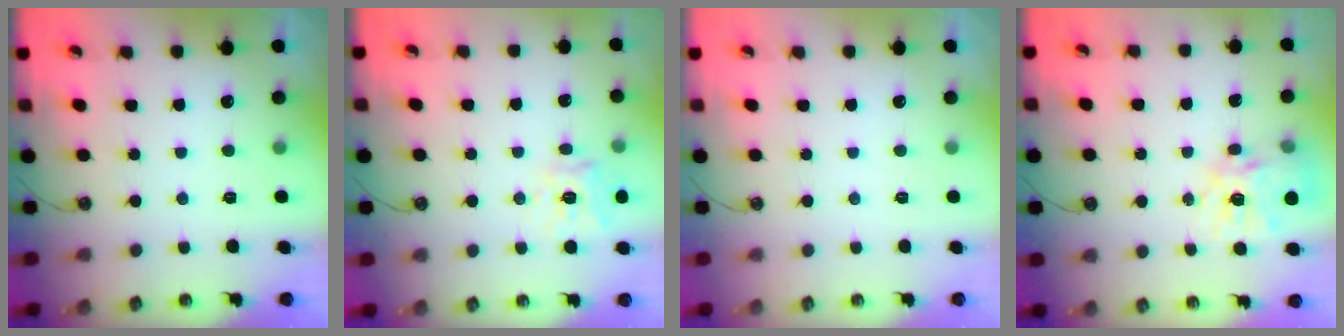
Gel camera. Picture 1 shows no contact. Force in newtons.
{"total": 12.1, "press": 11.9, "slide": 1.6}
{"total": 0.0}
{"total": 14.5, "press": 14.4, "slide": 1.2}